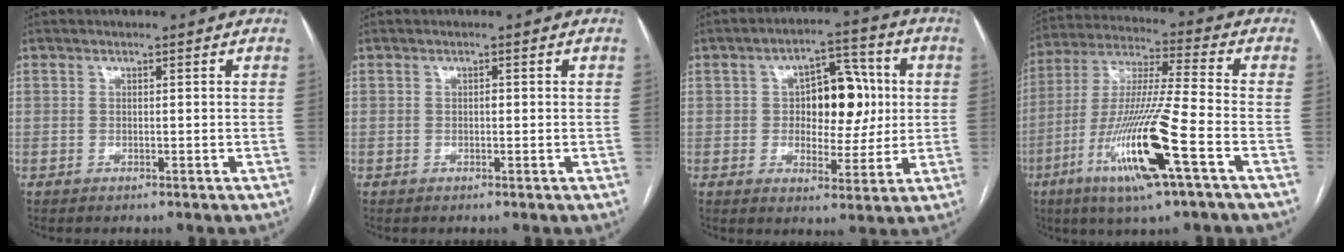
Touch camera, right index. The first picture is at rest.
{"total": 0.6, "force": [0.0, 0.3, 0.5], "torque": [-0.007, 0.002, -0.002]}
{"total": 10.7, "force": [1.3, 5.6, 9.1], "torque": [-0.128, 0.024, 0.025]}
{"total": 17.4, "force": [-7.1, 0.1, 15.8], "torque": [-0.332, -0.021, -0.131]}